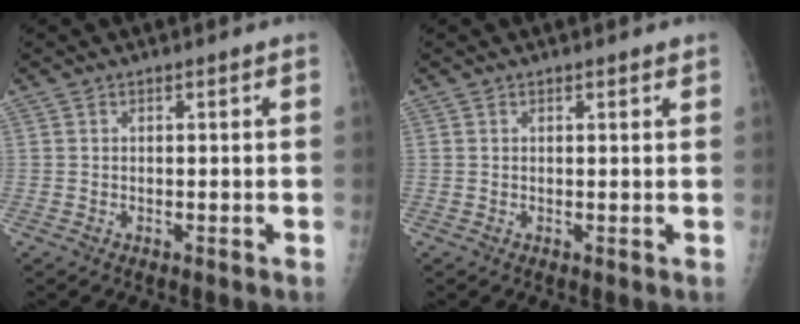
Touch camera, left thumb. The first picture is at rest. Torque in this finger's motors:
{"motor_torque": [-0.18, -0.02, -0.33, -0.15, 0.01]}